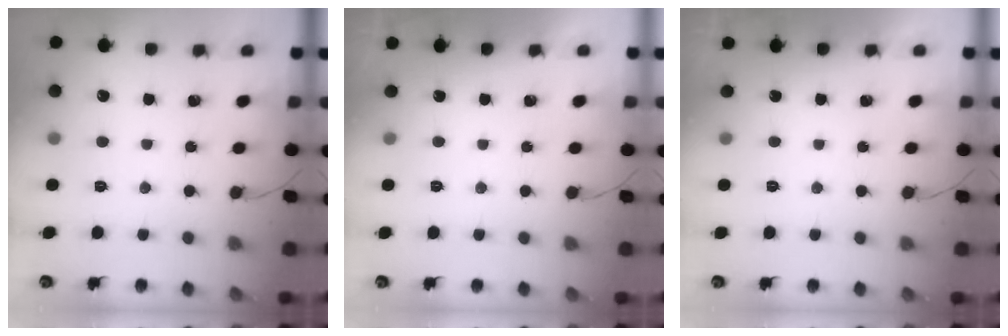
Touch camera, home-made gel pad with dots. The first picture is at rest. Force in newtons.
{"total": 0.0}
{"total": 0.0}